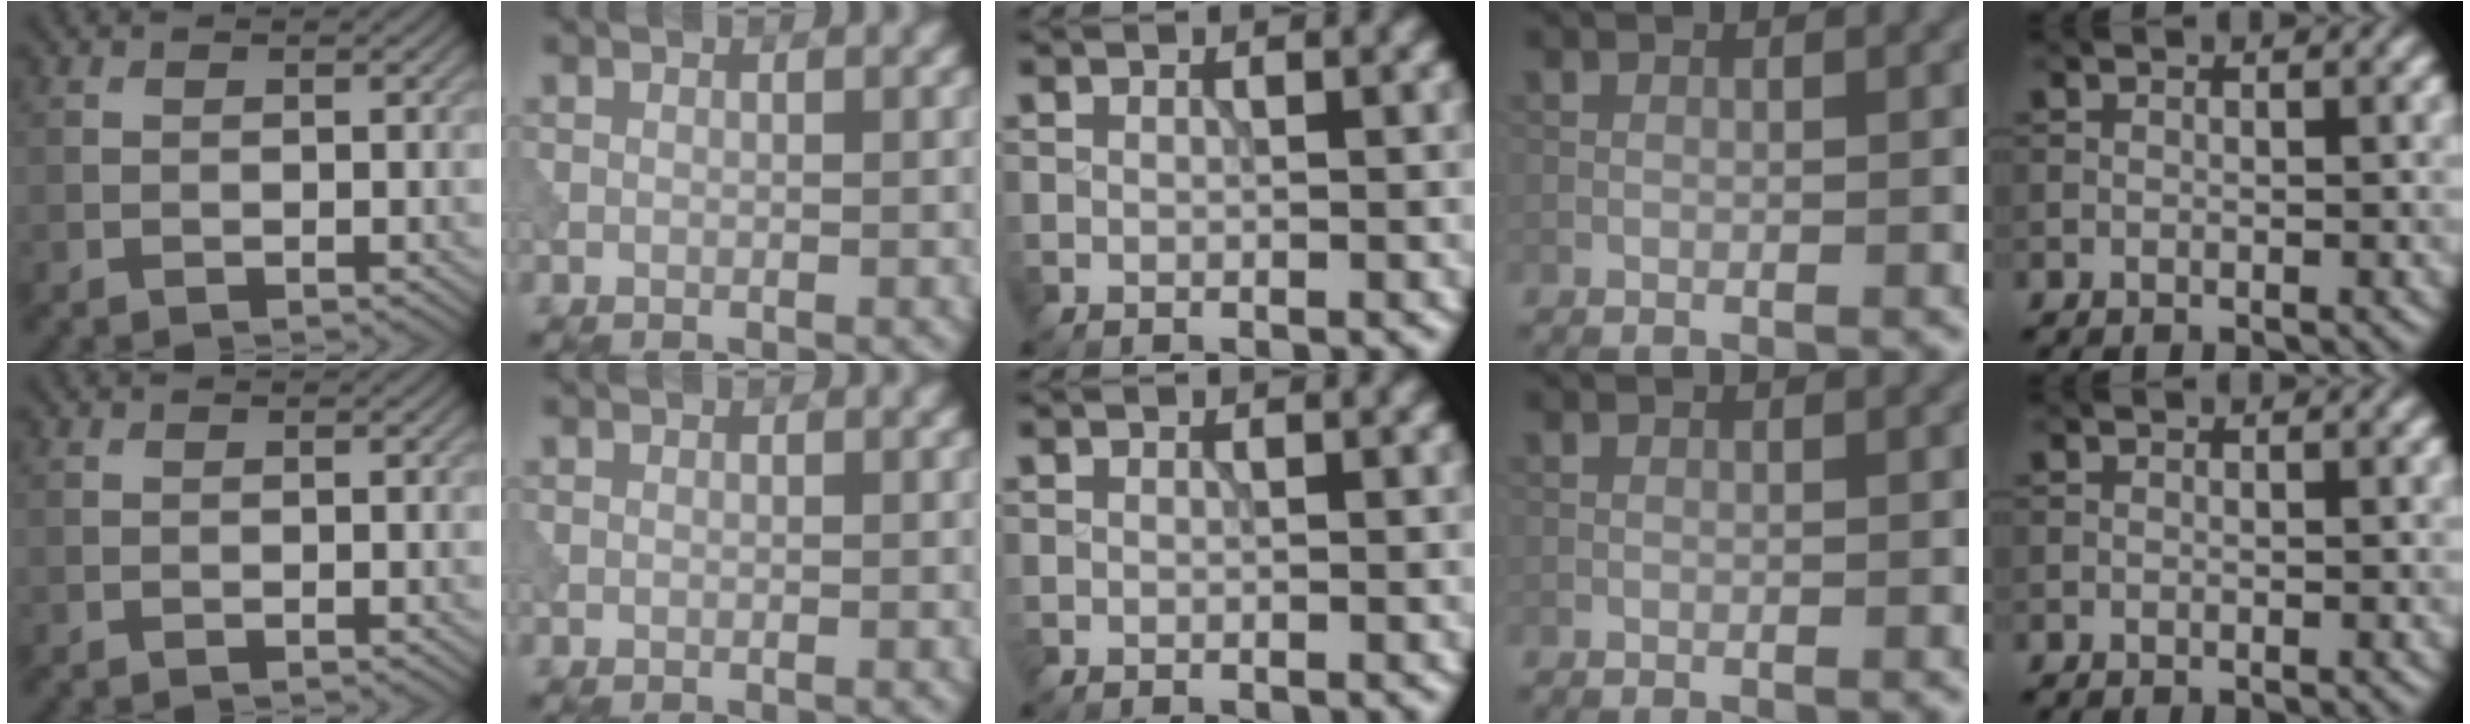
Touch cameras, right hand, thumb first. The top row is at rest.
{}